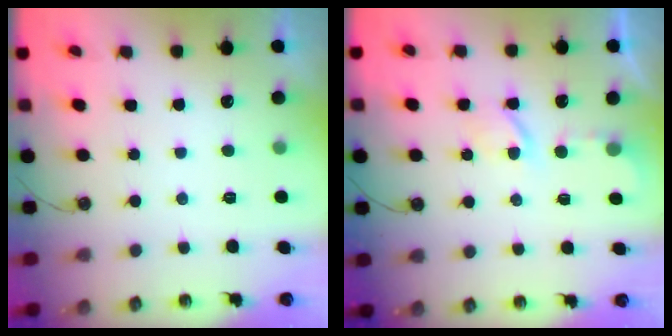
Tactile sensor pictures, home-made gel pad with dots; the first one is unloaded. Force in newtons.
{"total": 3.6, "press": 3.5, "slide": 0.6}